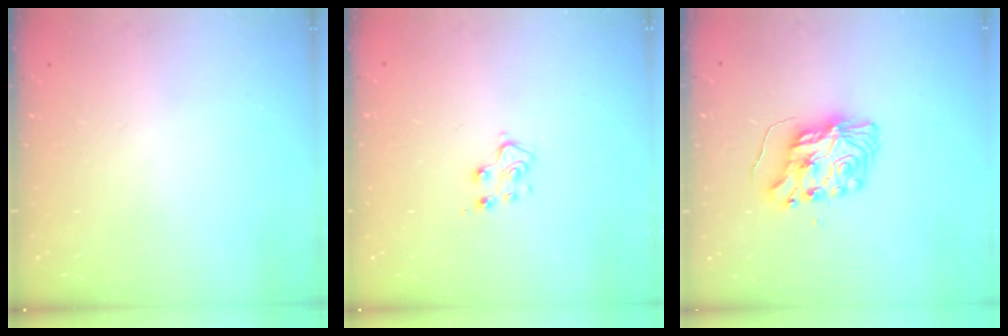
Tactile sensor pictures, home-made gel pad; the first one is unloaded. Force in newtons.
{"total": 6.2, "press": 6.1, "slide": 0.8}
{"total": 8.5, "press": 8.5, "slide": 0.6}